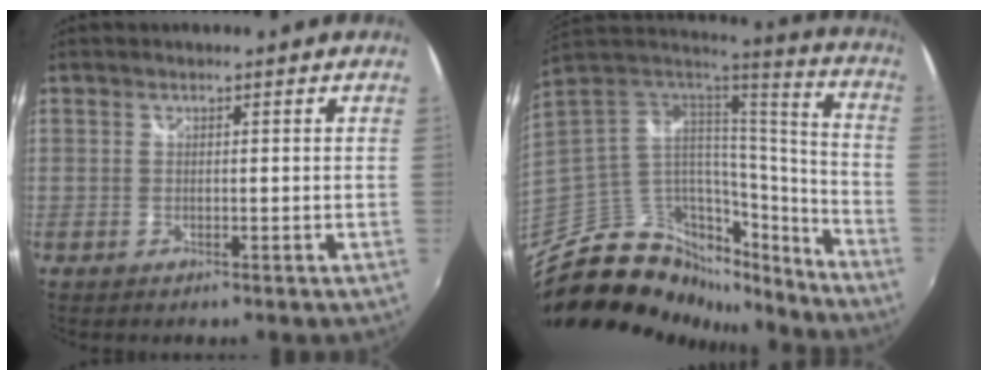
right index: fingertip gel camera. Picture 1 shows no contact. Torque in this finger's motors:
{"motor_torque": [-0.21, -0.76, 0.08, 0.00]}